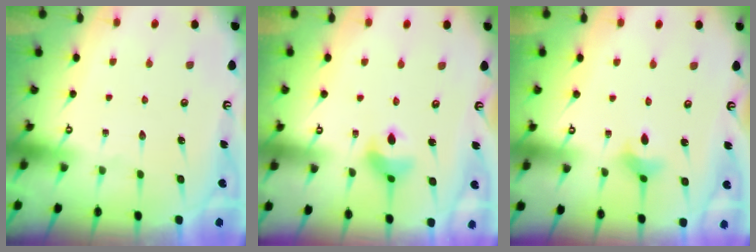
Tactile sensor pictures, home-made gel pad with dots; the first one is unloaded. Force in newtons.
{"total": 8.8, "press": 8.5, "slide": 2.2}
{"total": 2.7, "press": 2.7, "slide": 0.4}